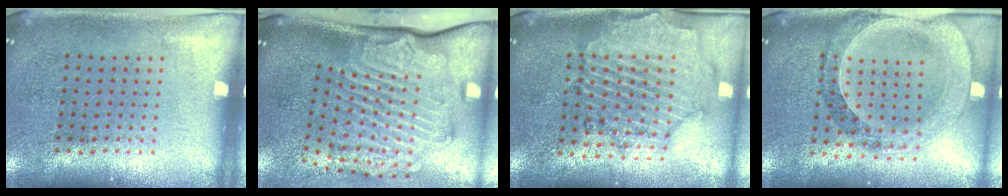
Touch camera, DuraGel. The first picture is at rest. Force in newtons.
{"total": 3.6, "press": 2.4, "slide": 2.6}
{"total": 1.6, "press": 1.6, "slide": 0.3}
{"total": 1.5, "press": 1.4, "slide": 0.4}